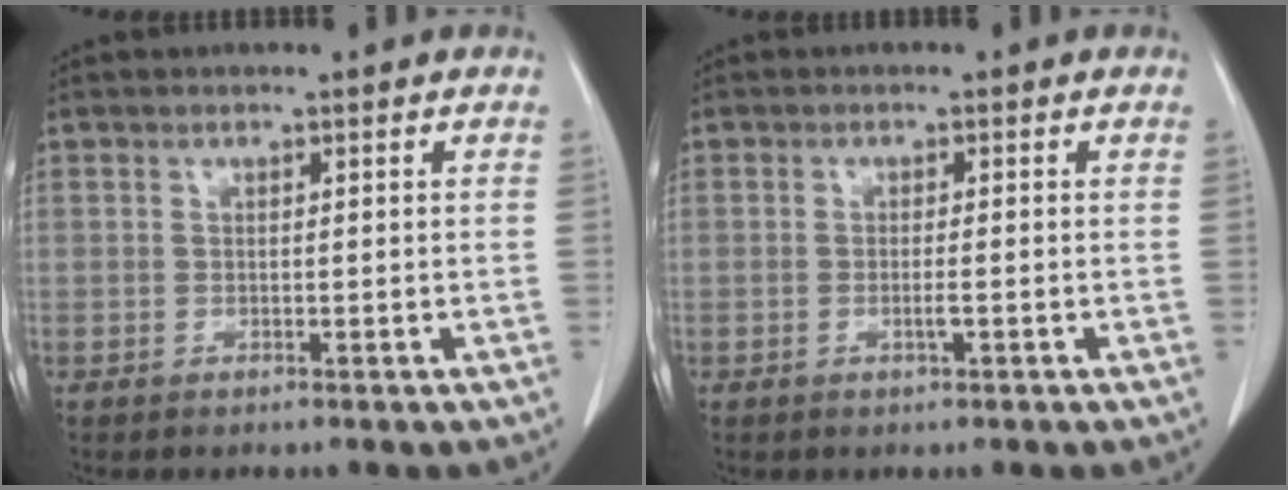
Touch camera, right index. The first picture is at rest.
{"total": 1.4, "force": [-0.5, 0.1, 1.3], "torque": [-0.028, -0.002, -0.008]}